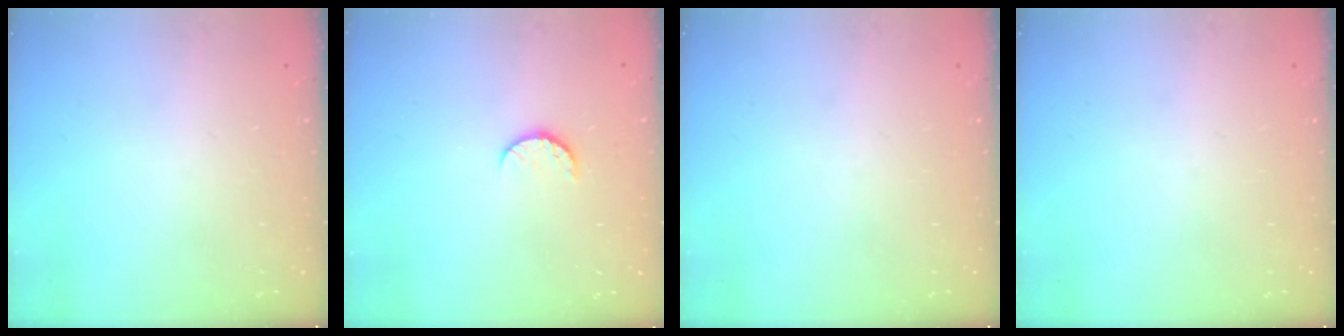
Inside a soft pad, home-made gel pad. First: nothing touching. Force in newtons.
{"total": 6.5, "press": 6.5, "slide": 0.7}
{"total": 0.0}
{"total": 0.0}